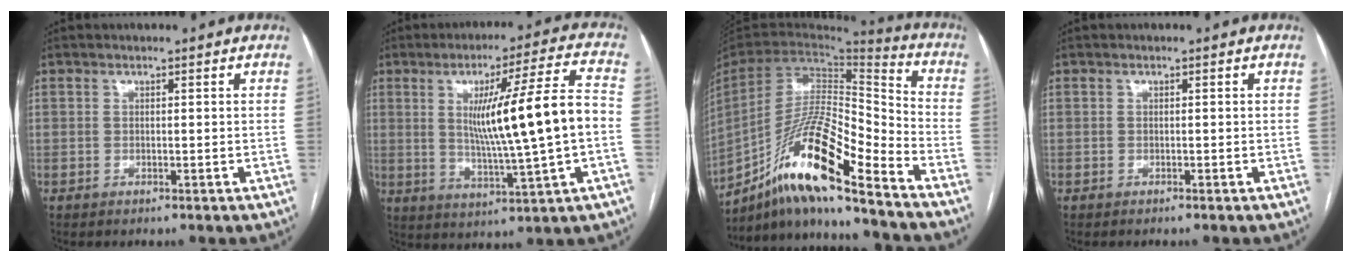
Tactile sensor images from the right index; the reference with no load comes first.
{"total": 15.4, "force": [0.3, -0.4, 15.4], "torque": [-0.246, 0.003, 0.009]}
{"total": 18.4, "force": [-12.9, 1.5, 13.1], "torque": [-0.266, -0.002, -0.236]}
{"total": 0.0}